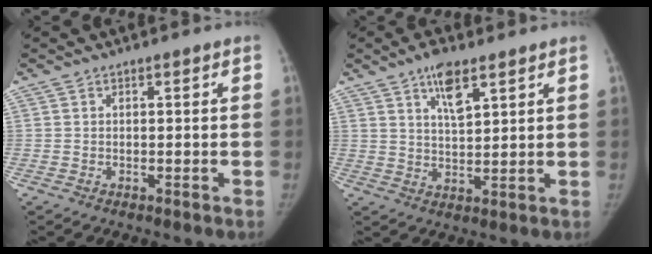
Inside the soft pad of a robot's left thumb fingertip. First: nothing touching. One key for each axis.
{"total": 6.7, "fx": 4.0, "fy": 2.4, "fz": 4.8, "tx": -0.072, "ty": -0.021, "tz": 0.068}